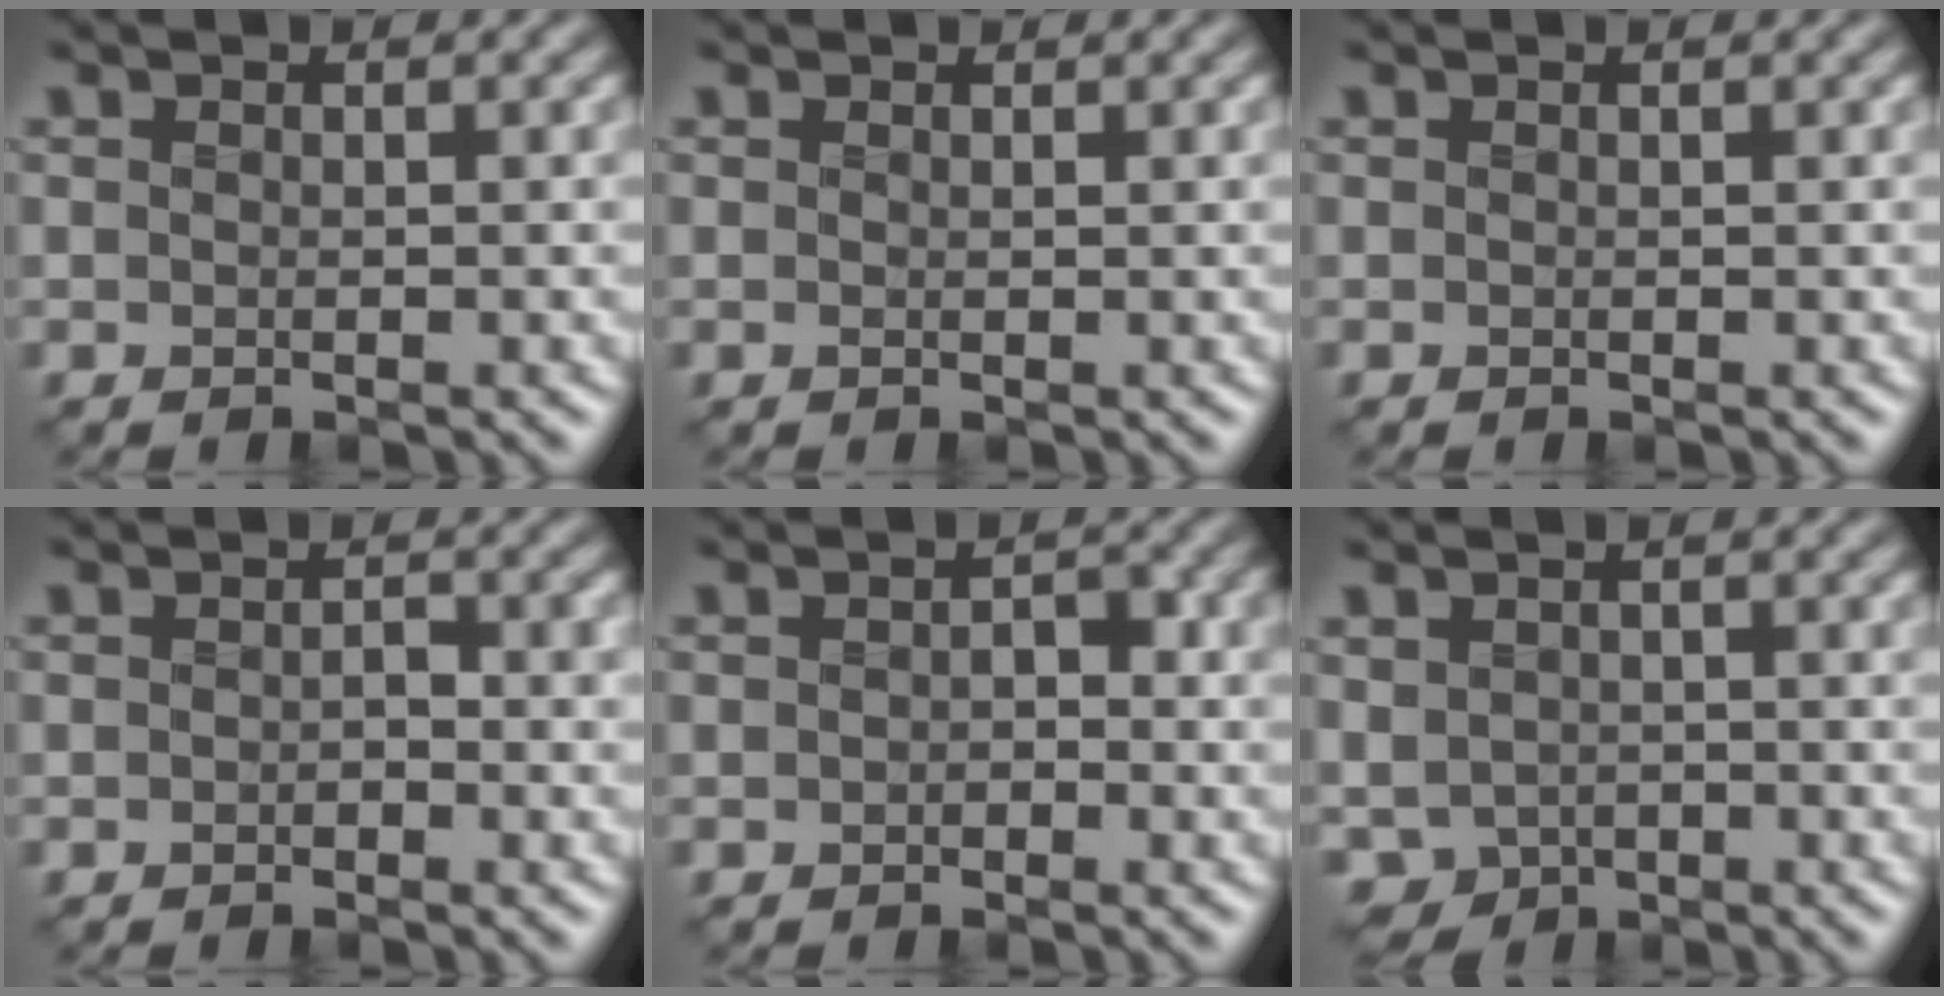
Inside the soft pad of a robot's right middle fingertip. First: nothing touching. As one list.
[{"total": 0.5, "force": [0.5, 0.2, 0.0], "torque": [-0.005, -0.003, 0.006]}, {"total": 0.0}, {"total": 1.0, "force": [-0.6, 0.6, 0.6], "torque": [-0.011, -0.004, -0.014]}, {"total": 1.5, "force": [-0.5, 1.1, 0.9], "torque": [-0.016, -0.002, -0.012]}, {"total": 3.5, "force": [-1.0, 3.0, 1.6], "torque": [-0.039, -0.012, -0.016]}]